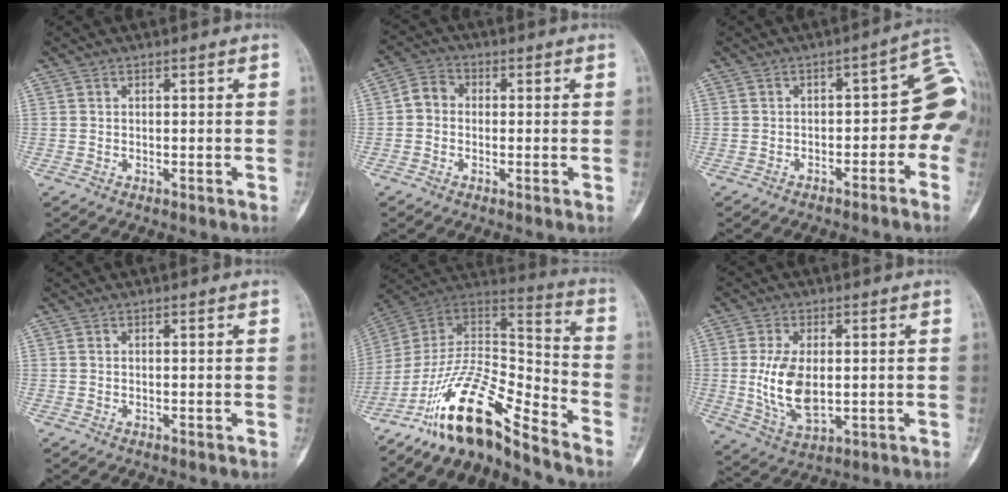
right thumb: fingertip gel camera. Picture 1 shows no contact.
{"total": 4.1, "force": [-0.3, 3.5, 2.1], "torque": [-0.025, 0.013, -0.019]}
{"total": 10.0, "force": [-4.0, 5.5, 7.3], "torque": [-0.063, 0.053, -0.056]}
{"total": 0.0}
{"total": 18.4, "force": [-14.2, 4.7, 10.7], "torque": [-0.175, 0.111, -0.257]}
{"total": 10.7, "force": [0.2, 5.9, 9.0], "torque": [-0.172, -0.012, 0.017]}